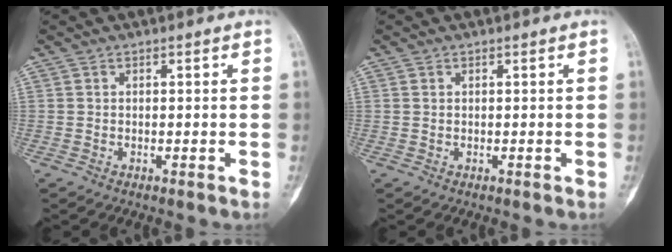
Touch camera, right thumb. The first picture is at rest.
{"total": 0.0}